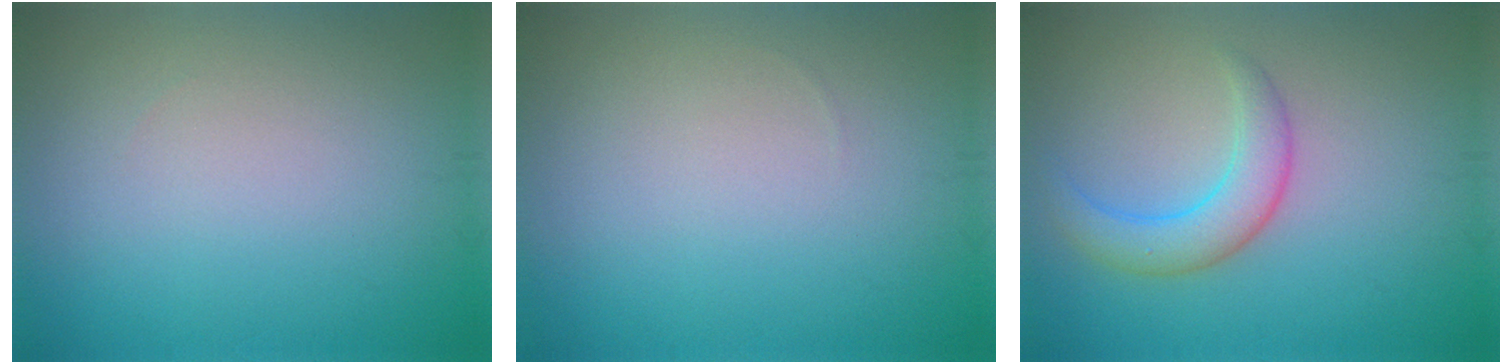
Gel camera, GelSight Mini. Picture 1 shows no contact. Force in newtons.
{"total": 0.0}
{"total": 3.4, "press": 3.4, "slide": 0.0}